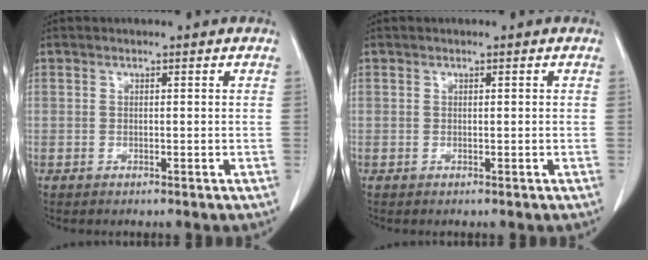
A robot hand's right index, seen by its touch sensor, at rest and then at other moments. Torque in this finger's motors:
{"motor_torque": [-0.04, 0.01, 0.07, 0.02]}